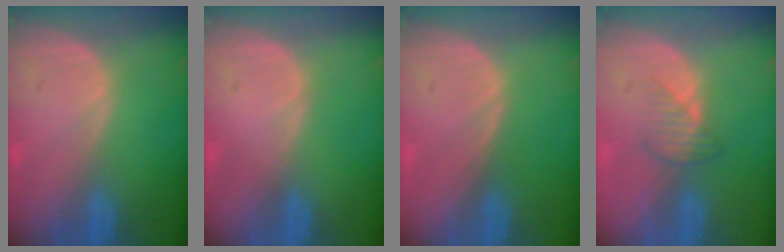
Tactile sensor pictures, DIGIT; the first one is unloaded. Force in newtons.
{"total": 0.0}
{"total": 0.0}
{"total": 2.5, "press": 2.5, "slide": 0.4}